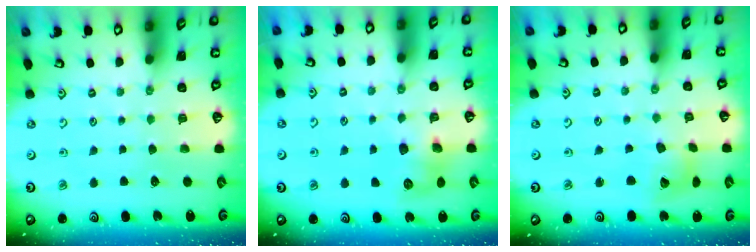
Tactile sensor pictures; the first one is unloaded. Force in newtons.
{"total": 8.6, "press": 8.6, "slide": 0.5}
{"total": 7.6, "press": 7.5, "slide": 1.3}